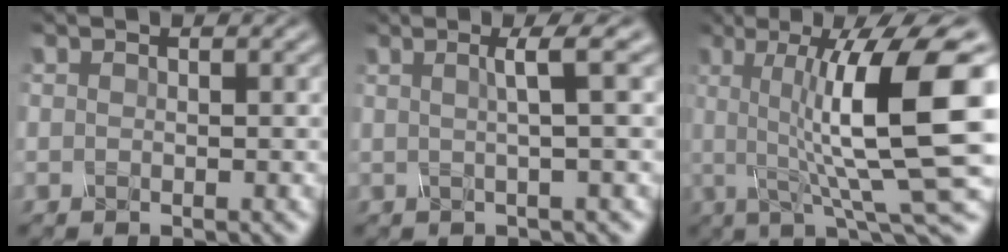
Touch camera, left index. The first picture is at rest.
{"total": 3.3, "force": [0.7, 0.5, 3.2], "torque": [-0.049, 0.015, 0.005]}
{"total": 12.7, "force": [1.1, 2.7, 12.4], "torque": [-0.175, 0.012, 0.017]}